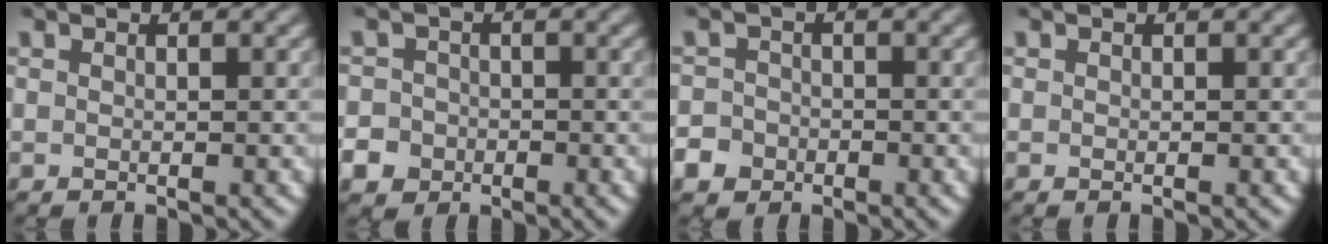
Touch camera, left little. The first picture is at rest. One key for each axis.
{"total": 4.7, "fx": -2.4, "fy": 4.0, "fz": 0.9, "tx": -0.003, "ty": -0.006, "tz": -0.055}
{"total": 3.2, "fx": -1.7, "fy": 2.7, "fz": 0.7, "tx": 0.001, "ty": -0.003, "tz": -0.037}
{"total": 0.0}